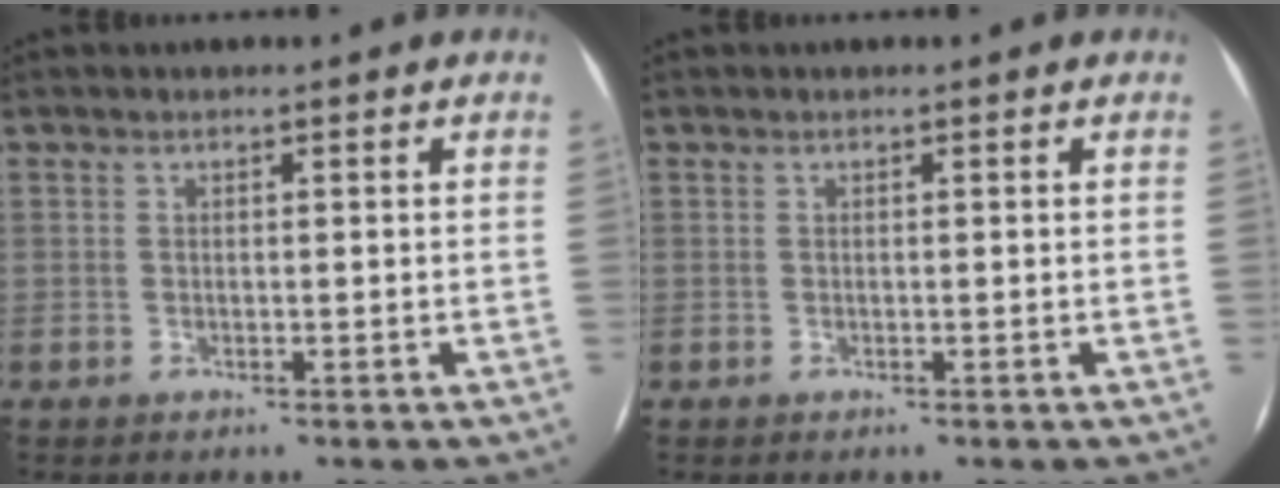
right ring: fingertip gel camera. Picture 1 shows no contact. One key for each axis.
{"total": 0.0}